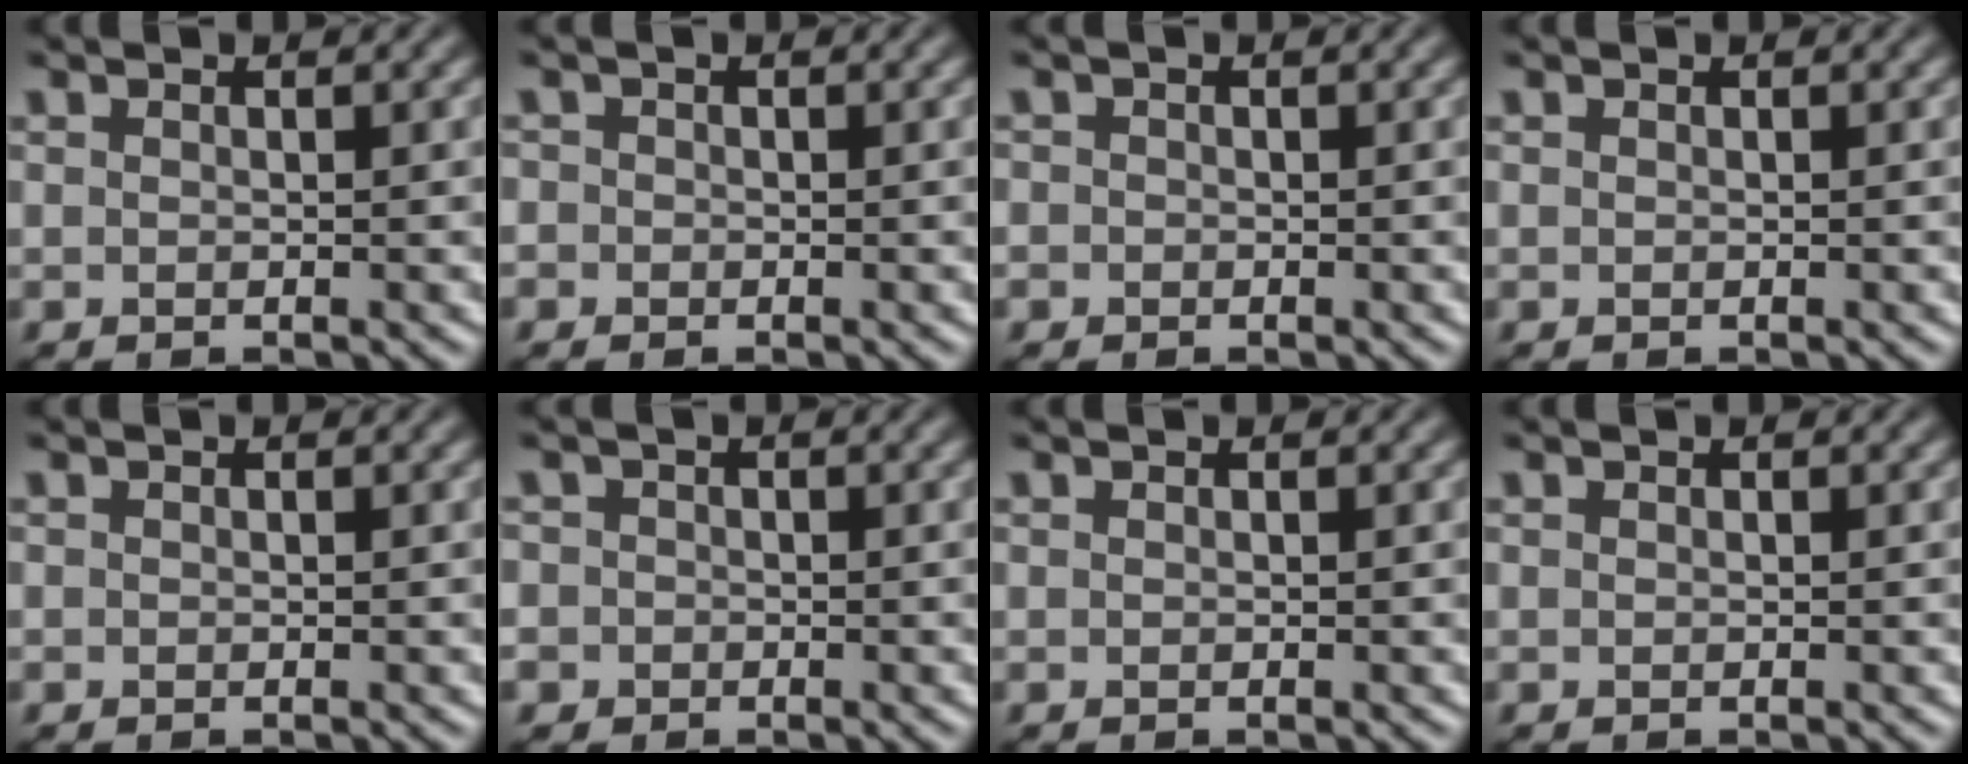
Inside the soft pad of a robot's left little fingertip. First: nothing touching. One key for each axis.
{"total": 0.9, "fx": -0.2, "fy": 0.9, "fz": 0.0, "tx": 0.008, "ty": -0.005, "tz": -0.007}
{"total": 0.7, "fx": -0.2, "fy": 0.7, "fz": 0.0, "tx": 0.006, "ty": -0.005, "tz": -0.005}
{"total": 0.0}
{"total": 0.0}
{"total": 2.3, "fx": -0.3, "fy": 2.3, "fz": 0.4, "tx": 0.011, "ty": 0.012, "tz": -0.027}
{"total": 0.0}
{"total": 0.0}